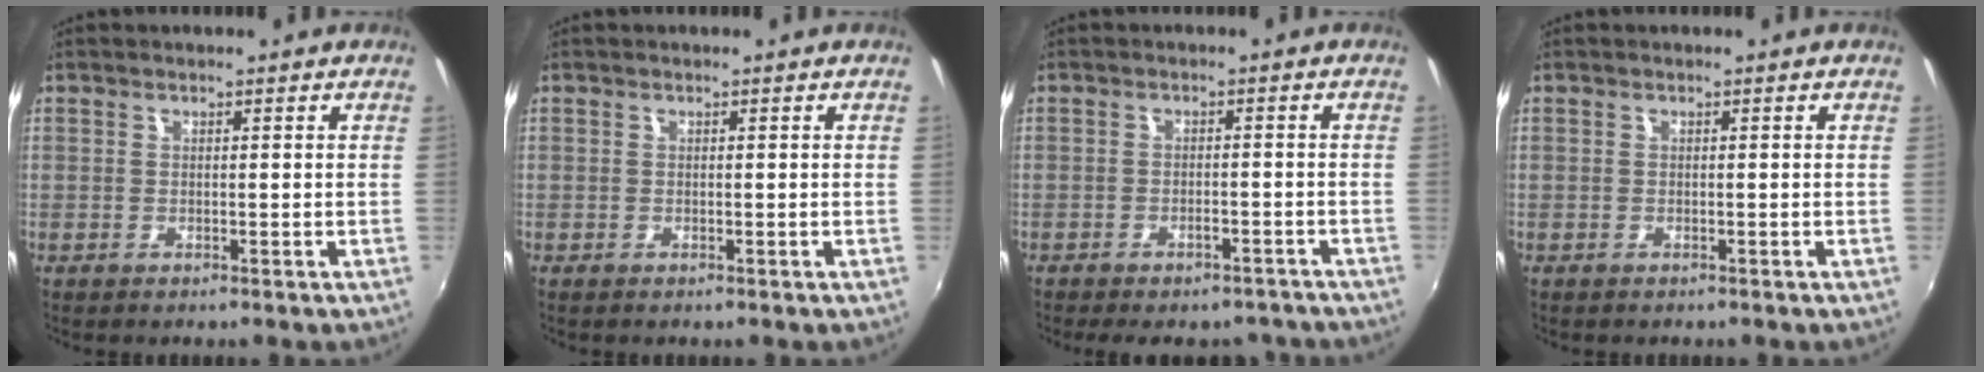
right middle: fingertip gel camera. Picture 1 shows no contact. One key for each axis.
{"total": 0.0}
{"total": 9.7, "fx": -8.2, "fy": 3.7, "fz": 3.6, "tx": -0.079, "ty": -0.004, "tz": -0.097}
{"total": 0.0}